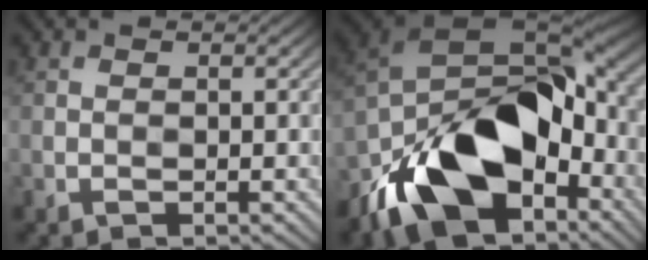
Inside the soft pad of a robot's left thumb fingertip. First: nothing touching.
{"total": 17.1, "force": [-6.5, 9.9, 12.4], "torque": [-0.238, -0.026, -0.110]}